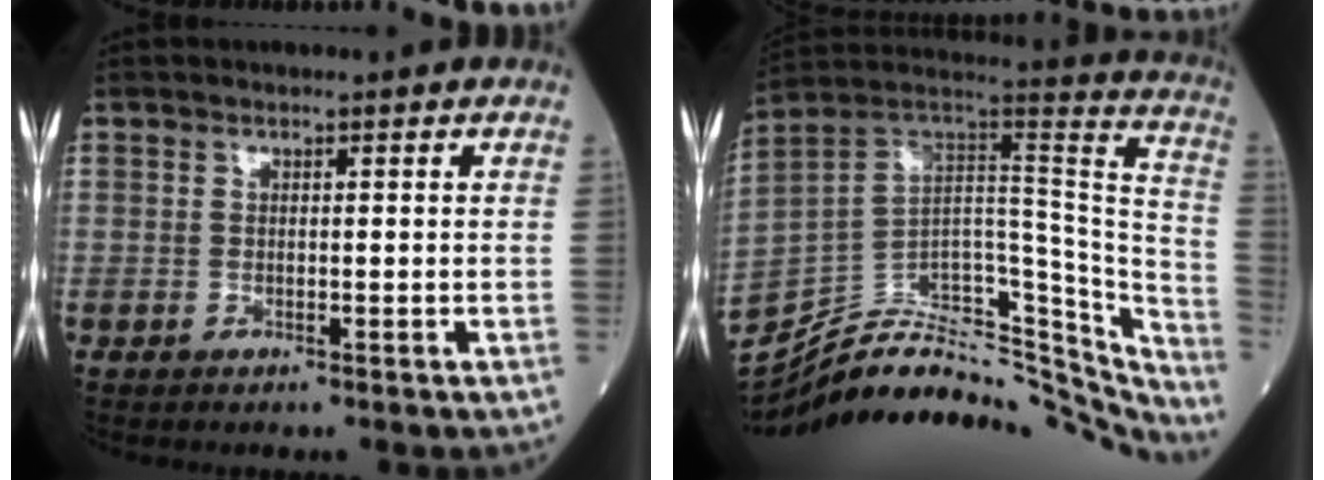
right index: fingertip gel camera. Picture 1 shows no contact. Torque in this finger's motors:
{"motor_torque": [-0.97, -1.16, -0.08, 0.00]}